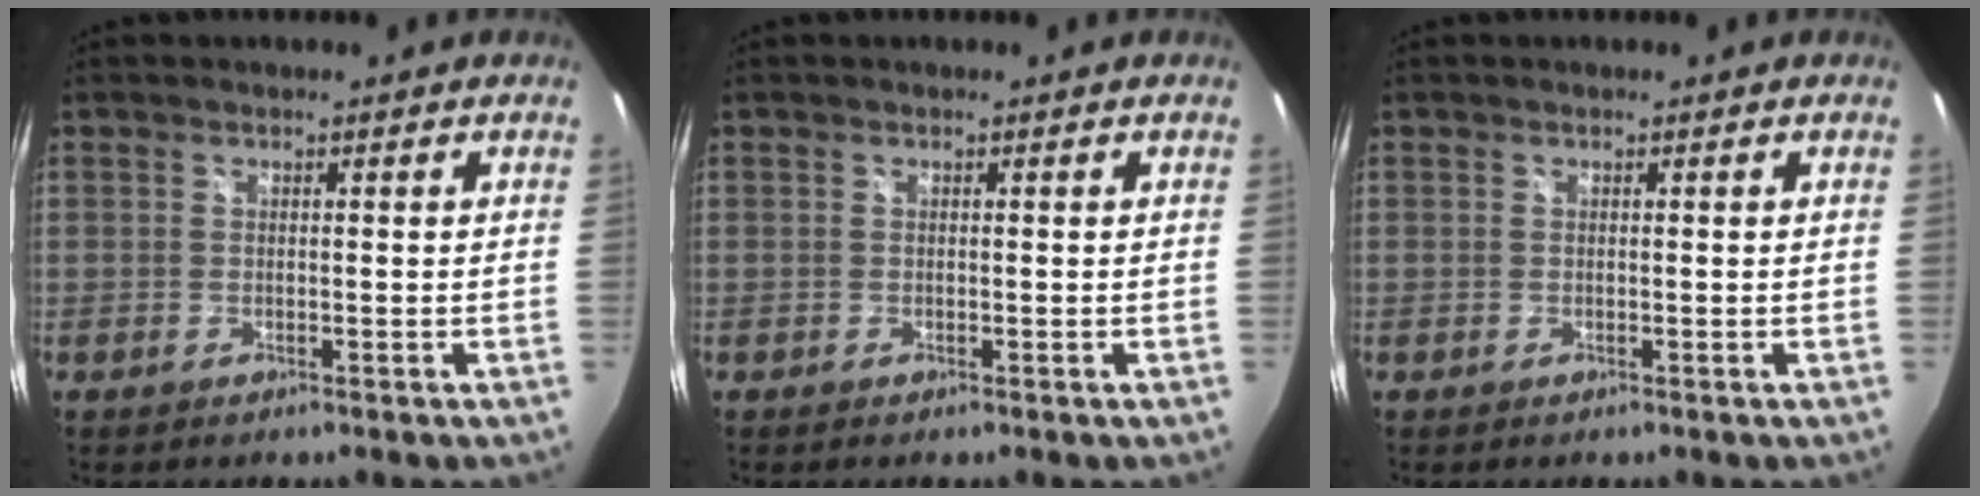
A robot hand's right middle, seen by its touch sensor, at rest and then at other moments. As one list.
[{"total": 0.0}, {"total": 0.0}]